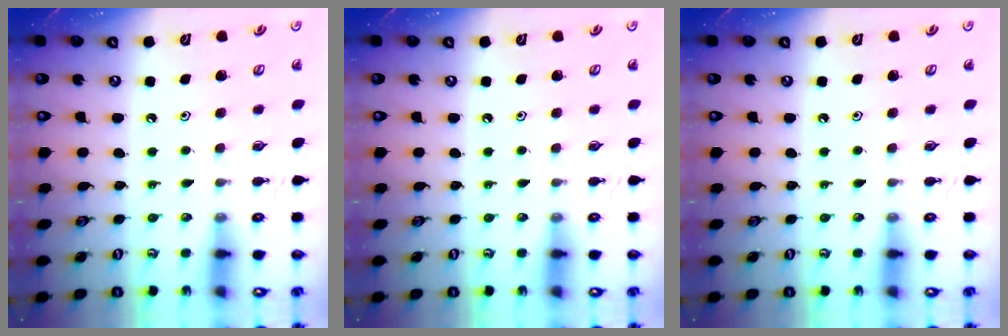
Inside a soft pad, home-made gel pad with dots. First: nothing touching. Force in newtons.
{"total": 0.0}
{"total": 0.0}